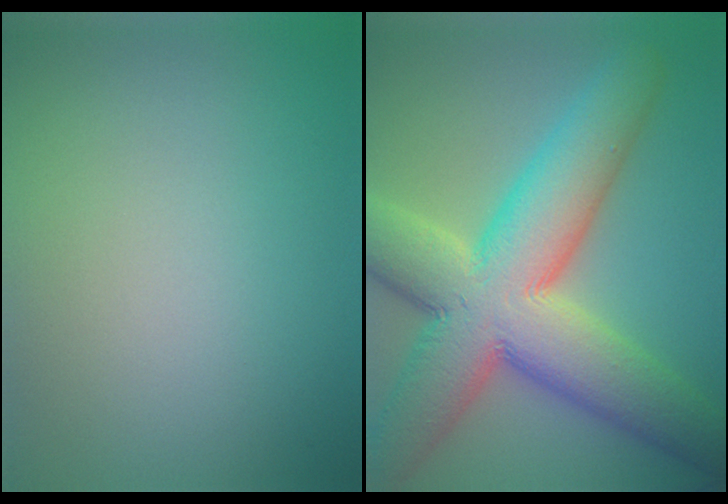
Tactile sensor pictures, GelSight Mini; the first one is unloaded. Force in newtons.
{"total": 13.9, "press": 13.8, "slide": 0.8}